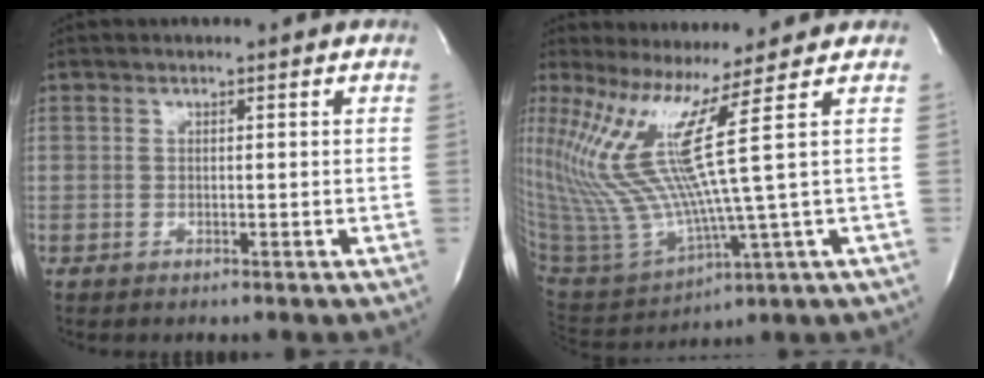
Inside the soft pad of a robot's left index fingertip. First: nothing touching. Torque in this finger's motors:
{"motor_torque": [1.69, -0.45, 0.36, 0.21]}